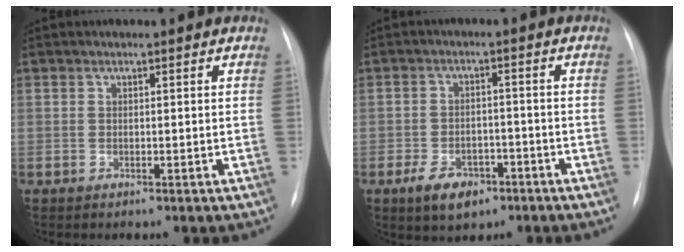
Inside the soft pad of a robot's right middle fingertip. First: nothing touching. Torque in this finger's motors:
{"motor_torque": [0.88, -0.82, 0.28, 0.05]}